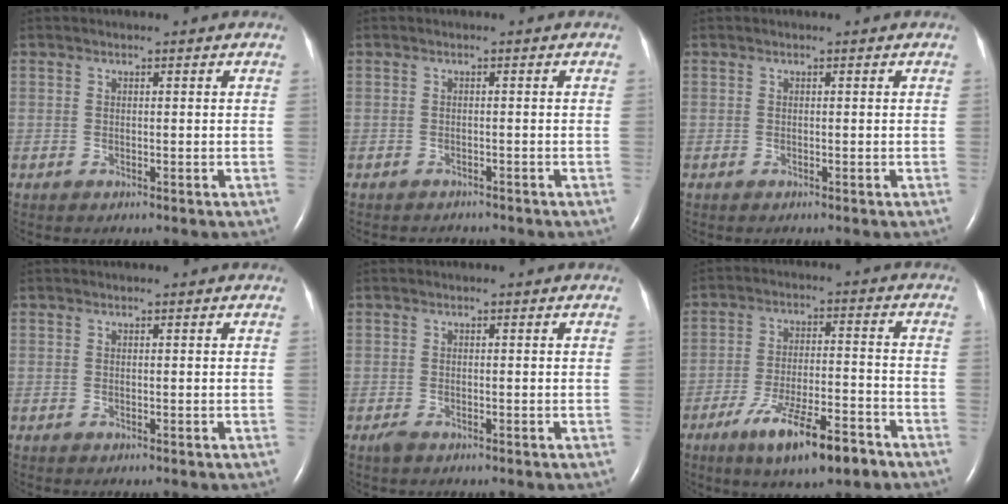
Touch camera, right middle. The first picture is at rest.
{"total": 2.8, "force": [-2.6, 0.7, 0.5], "torque": [-0.006, -0.005, -0.032]}
{"total": 0.0}
{"total": 0.0}
{"total": 1.1, "force": [-0.7, 0.3, 0.7], "torque": [-0.022, -0.003, -0.012]}
{"total": 11.7, "force": [-7.6, 2.3, 8.7], "torque": [-0.155, -0.012, -0.121]}